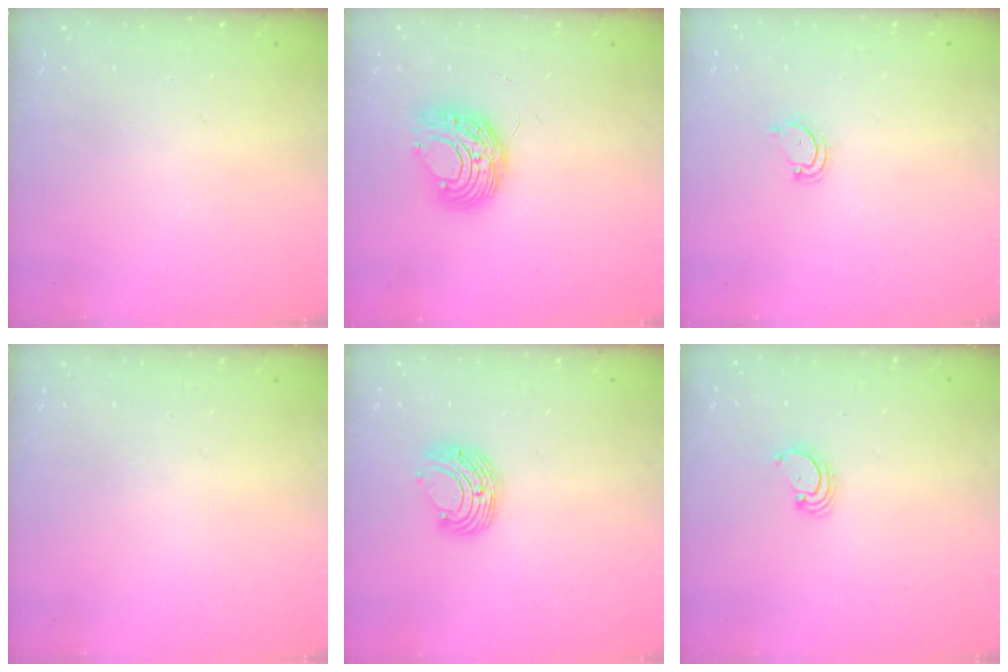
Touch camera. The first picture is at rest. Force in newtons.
{"total": 9.0, "press": 8.9, "slide": 0.5}
{"total": 3.8, "press": 3.8, "slide": 0.2}
{"total": 0.0}
{"total": 8.2, "press": 8.2, "slide": 0.6}
{"total": 2.5, "press": 2.5, "slide": 0.2}